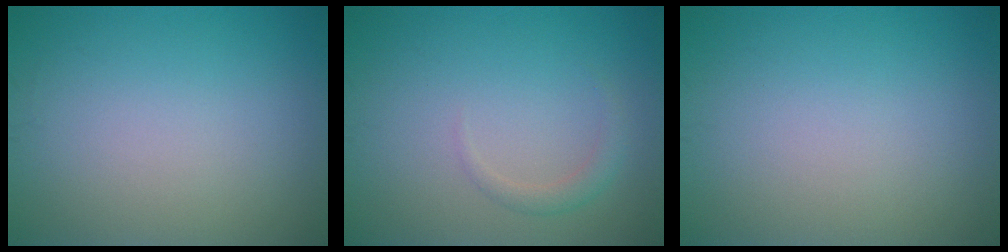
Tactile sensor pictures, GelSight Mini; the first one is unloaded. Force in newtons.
{"total": 1.3, "press": 1.3, "slide": 0.1}
{"total": 0.0}